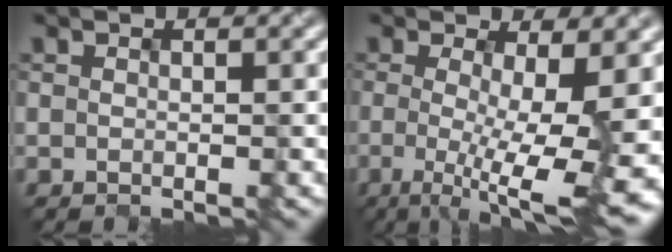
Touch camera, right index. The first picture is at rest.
{"total": 10.5, "force": [-1.3, 2.7, 10.0], "torque": [-0.123, -0.008, -0.016]}